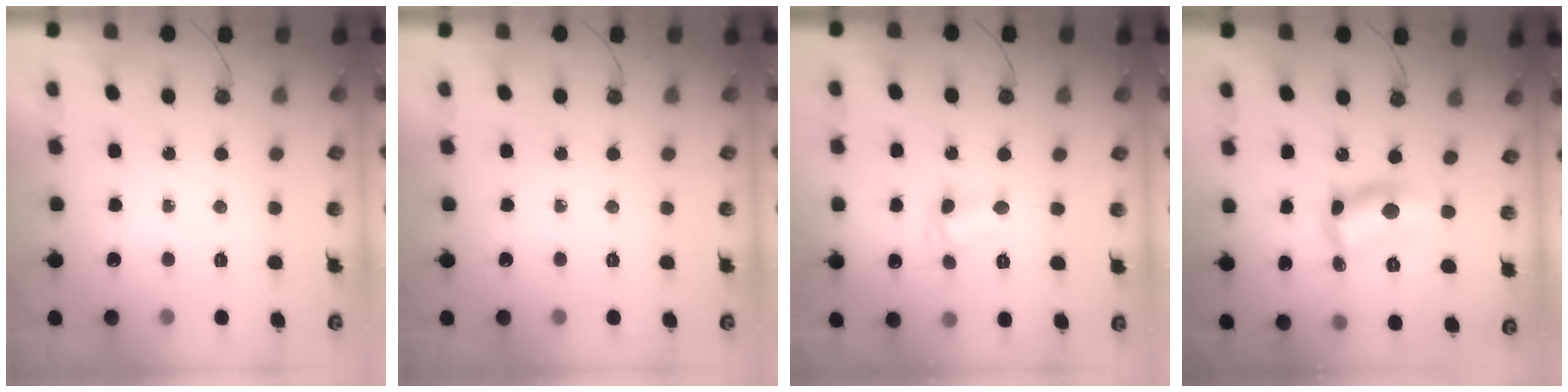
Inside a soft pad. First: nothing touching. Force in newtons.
{"total": 0.0}
{"total": 5.5, "press": 5.5, "slide": 0.4}
{"total": 9.3, "press": 9.3, "slide": 0.9}